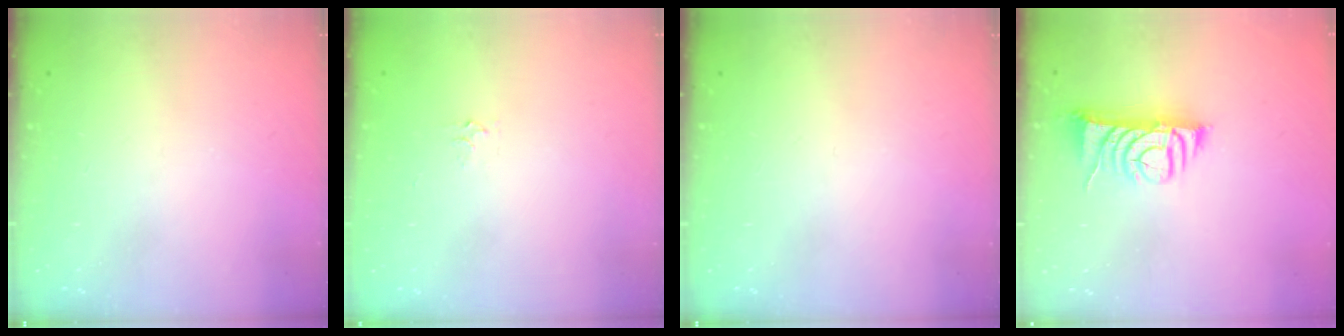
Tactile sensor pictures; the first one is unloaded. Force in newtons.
{"total": 3.4, "press": 3.4, "slide": 0.5}
{"total": 0.0}
{"total": 7.9, "press": 7.8, "slide": 1.1}